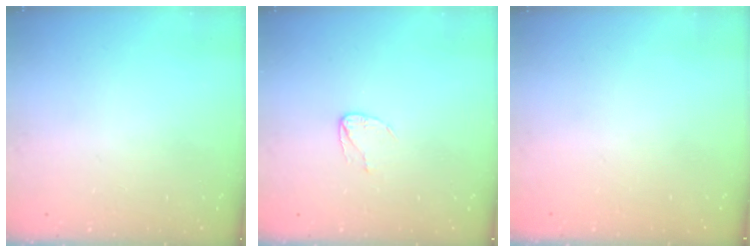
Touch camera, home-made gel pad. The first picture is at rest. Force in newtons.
{"total": 4.5, "press": 4.5, "slide": 0.4}
{"total": 0.0}